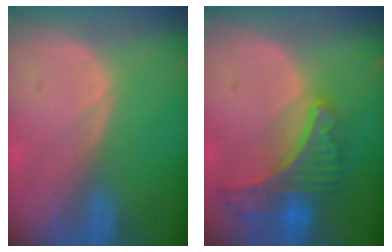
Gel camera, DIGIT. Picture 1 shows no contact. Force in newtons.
{"total": 9.0, "press": 7.9, "slide": 4.4}